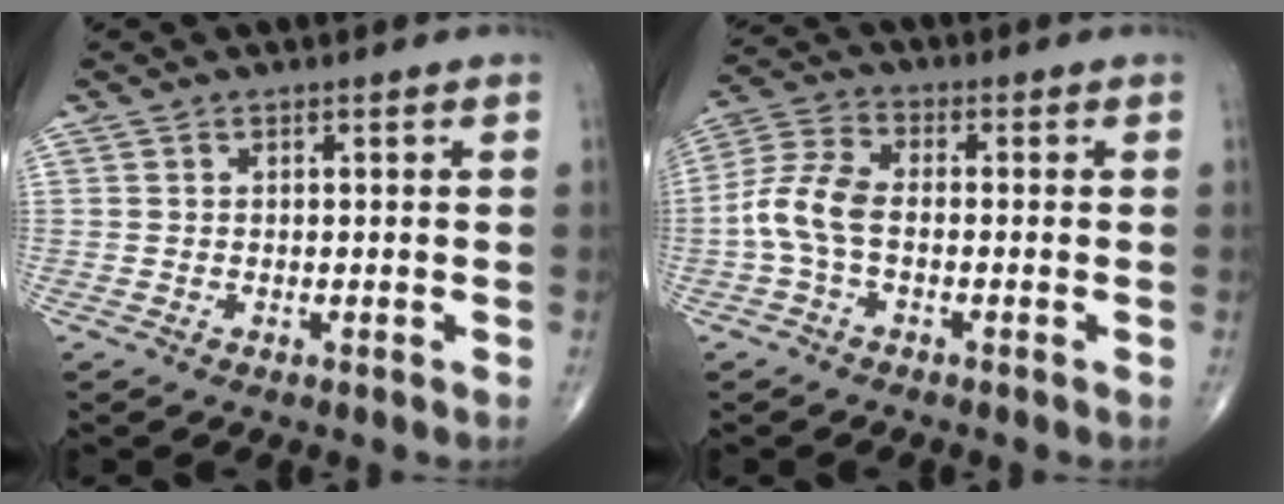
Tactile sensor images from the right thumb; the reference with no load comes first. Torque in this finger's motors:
{"motor_torque": [0.06, 0.06, 0.12, -0.13, 0.09]}